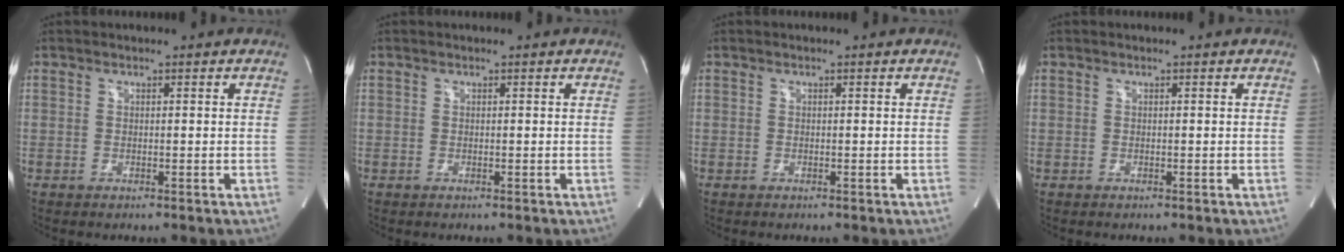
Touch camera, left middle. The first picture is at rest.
{"total": 0.0}
{"total": 0.0}
{"total": 0.0}